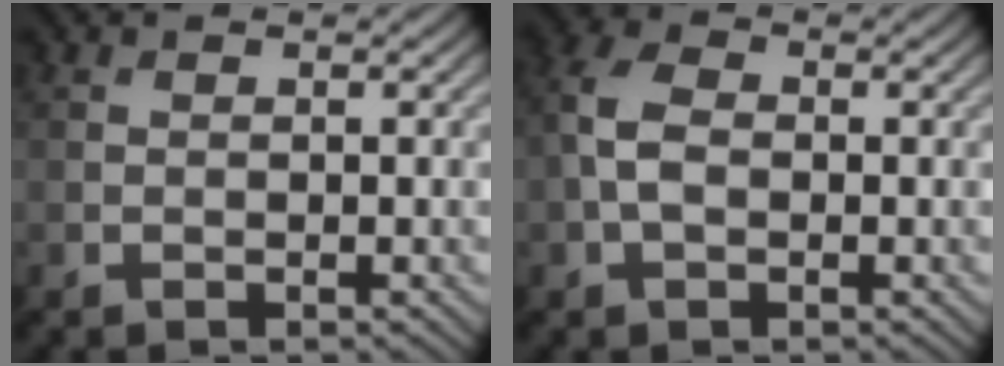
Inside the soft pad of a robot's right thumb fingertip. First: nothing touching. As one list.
[{"total": 4.4, "force": [-0.3, 2.9, 3.3], "torque": [-0.083, 0.007, -0.015]}]